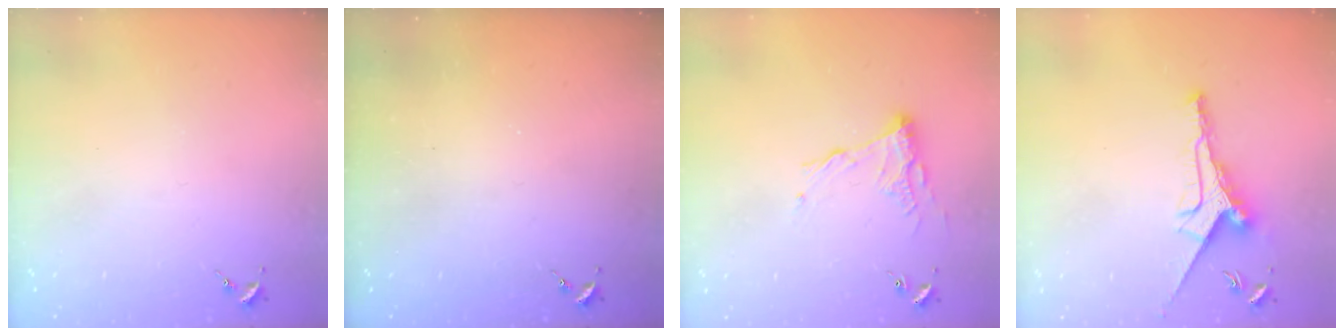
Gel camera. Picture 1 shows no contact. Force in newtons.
{"total": 0.0}
{"total": 11.0, "press": 11.0, "slide": 0.6}
{"total": 9.9, "press": 9.9, "slide": 0.2}